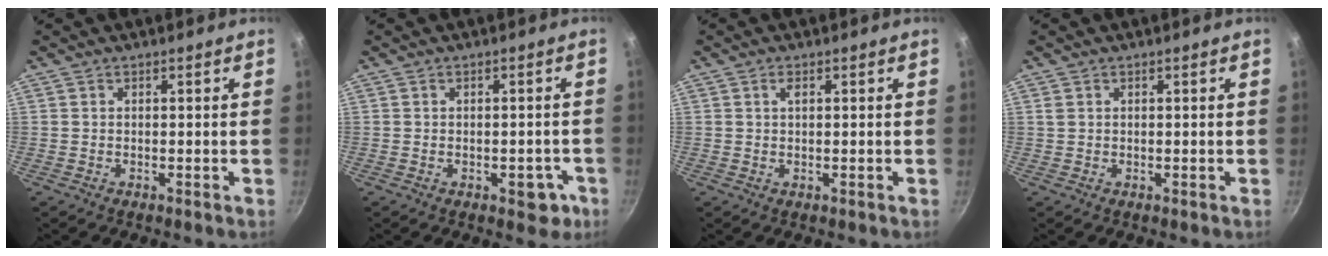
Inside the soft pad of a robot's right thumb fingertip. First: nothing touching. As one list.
[{"total": 4.4, "force": [-1.8, 2.5, 3.1], "torque": [-0.014, 0.011, -0.017]}, {"total": 0.7, "force": [0.2, 0.2, 0.7], "torque": [-0.013, 0.001, 0.004]}, {"total": 0.8, "force": [0.3, 0.7, 0.3], "torque": [-0.007, 0.003, 0.006]}]